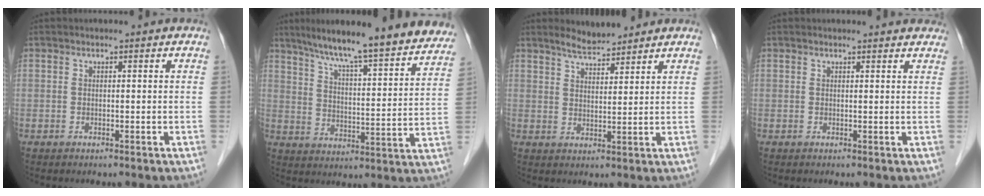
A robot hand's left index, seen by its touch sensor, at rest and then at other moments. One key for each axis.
{"total": 22.6, "fx": 19.7, "fy": 2.2, "fz": 10.8, "tx": -0.161, "ty": -0.011, "tz": 0.265}
{"total": 4.5, "fx": 4.2, "fy": 0.9, "fz": 1.3, "tx": -0.031, "ty": 0.008, "tz": 0.078}
{"total": 5.4, "fx": 5.2, "fy": 0.9, "fz": 1.1, "tx": -0.005, "ty": 0.011, "tz": 0.044}